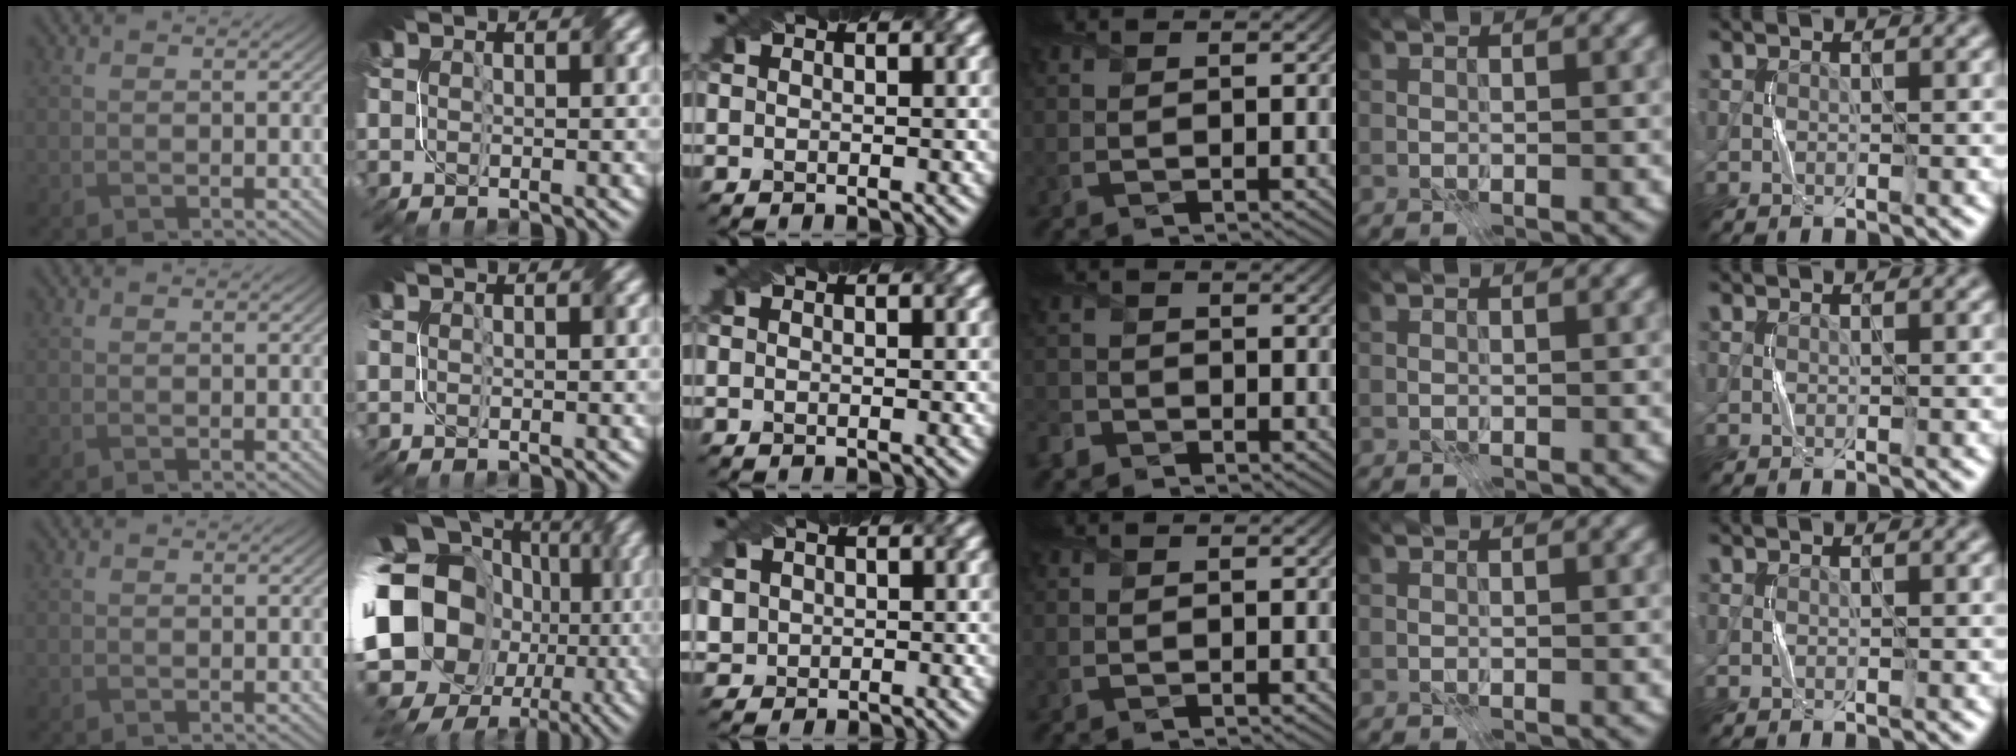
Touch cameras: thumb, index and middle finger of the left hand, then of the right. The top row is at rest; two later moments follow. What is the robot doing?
{"motion": "fold", "object": "paper"}